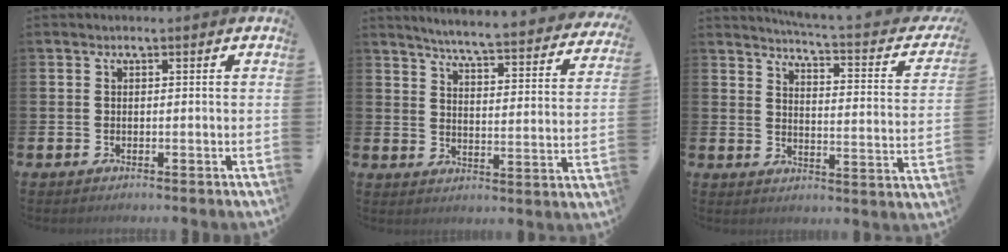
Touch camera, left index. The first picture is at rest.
{"total": 5.2, "force": [5.0, -0.2, 1.6], "torque": [-0.049, -0.050, 0.078]}
{"total": 3.9, "force": [3.6, -0.2, 1.7], "torque": [-0.037, -0.040, 0.047]}